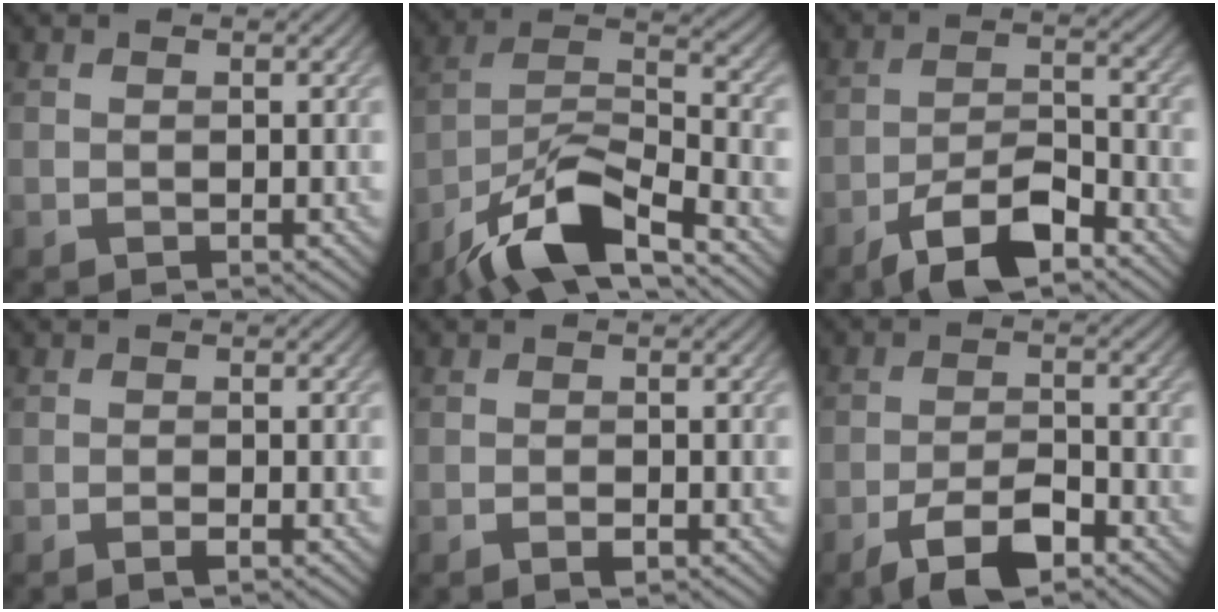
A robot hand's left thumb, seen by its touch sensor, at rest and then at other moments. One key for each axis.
{"total": 12.1, "fx": -8.5, "fy": 3.4, "fz": 8.0, "tx": -0.151, "ty": 0.000, "tz": -0.172}
{"total": 7.7, "fx": -5.3, "fy": 2.5, "fz": 5.1, "tx": -0.094, "ty": 0.005, "tz": -0.104}
{"total": 1.0, "fx": -0.6, "fy": 0.1, "fz": 0.8, "tx": -0.014, "ty": 0.000, "tz": -0.012}
{"total": 1.2, "fx": -0.7, "fy": 0.3, "fz": 0.9, "tx": -0.015, "ty": -0.001, "tz": -0.013}
{"total": 6.0, "fx": -4.0, "fy": 1.9, "fz": 4.0, "tx": -0.078, "ty": 0.004, "tz": -0.077}